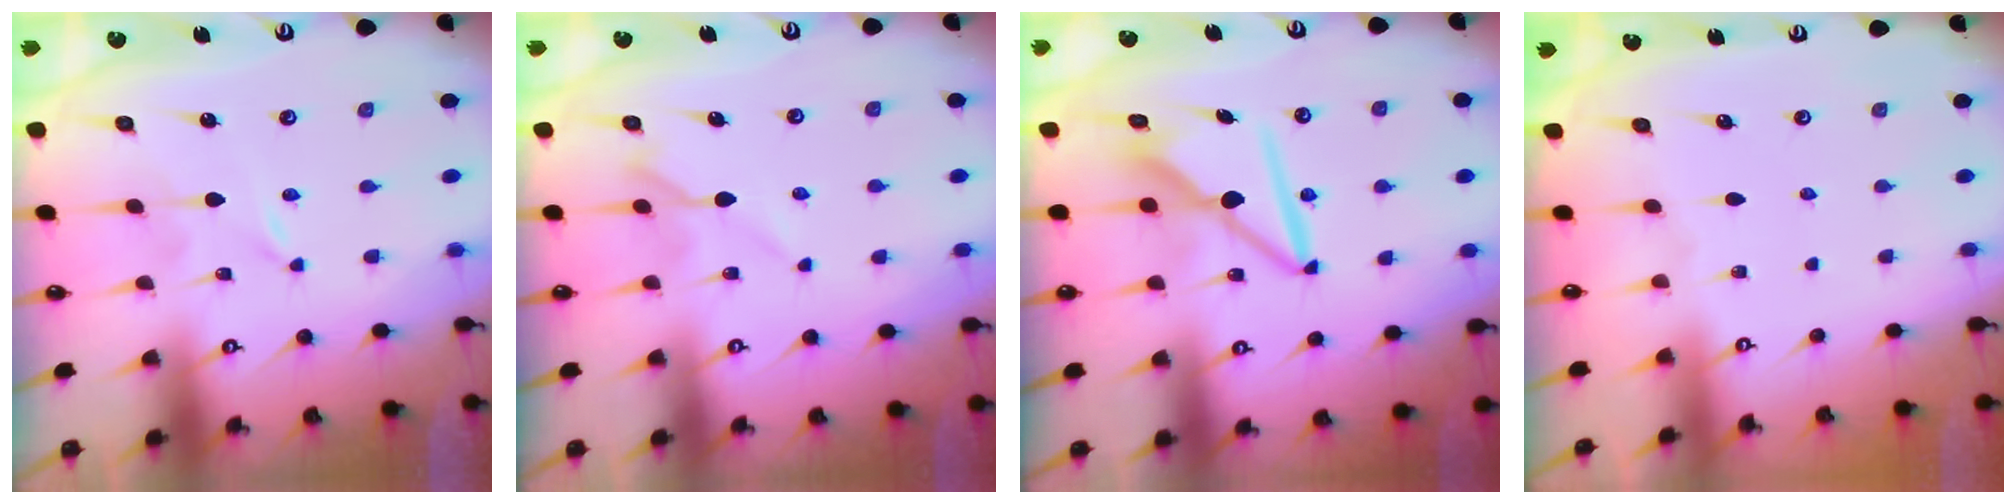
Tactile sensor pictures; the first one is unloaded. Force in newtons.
{"total": 6.6, "press": 6.5, "slide": 0.6}
{"total": 9.1, "press": 9.1, "slide": 0.7}
{"total": 0.0}